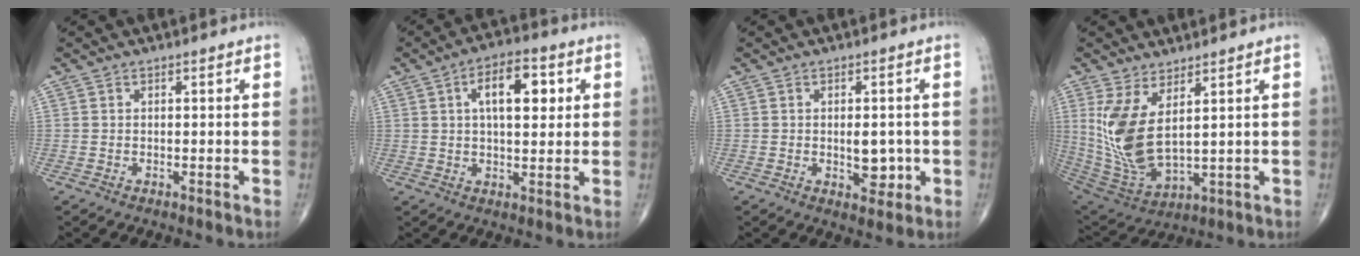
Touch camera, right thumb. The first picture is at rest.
{"total": 10.0, "force": [2.8, 4.7, 8.3], "torque": [-0.109, 0.004, 0.038]}
{"total": 4.9, "force": [-0.6, 2.7, 4.1], "torque": [-0.039, -0.003, -0.001]}
{"total": 13.0, "force": [3.7, 5.5, 11.2], "torque": [-0.238, -0.034, 0.094]}